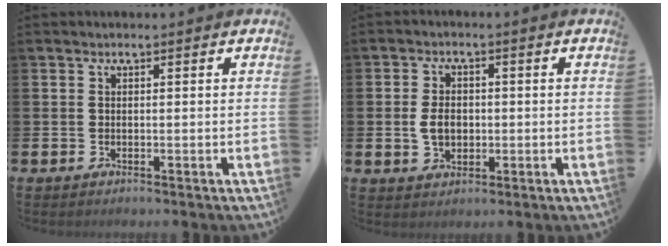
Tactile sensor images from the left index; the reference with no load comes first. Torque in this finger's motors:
{"motor_torque": [0.80, -0.03, 0.62, 0.16]}